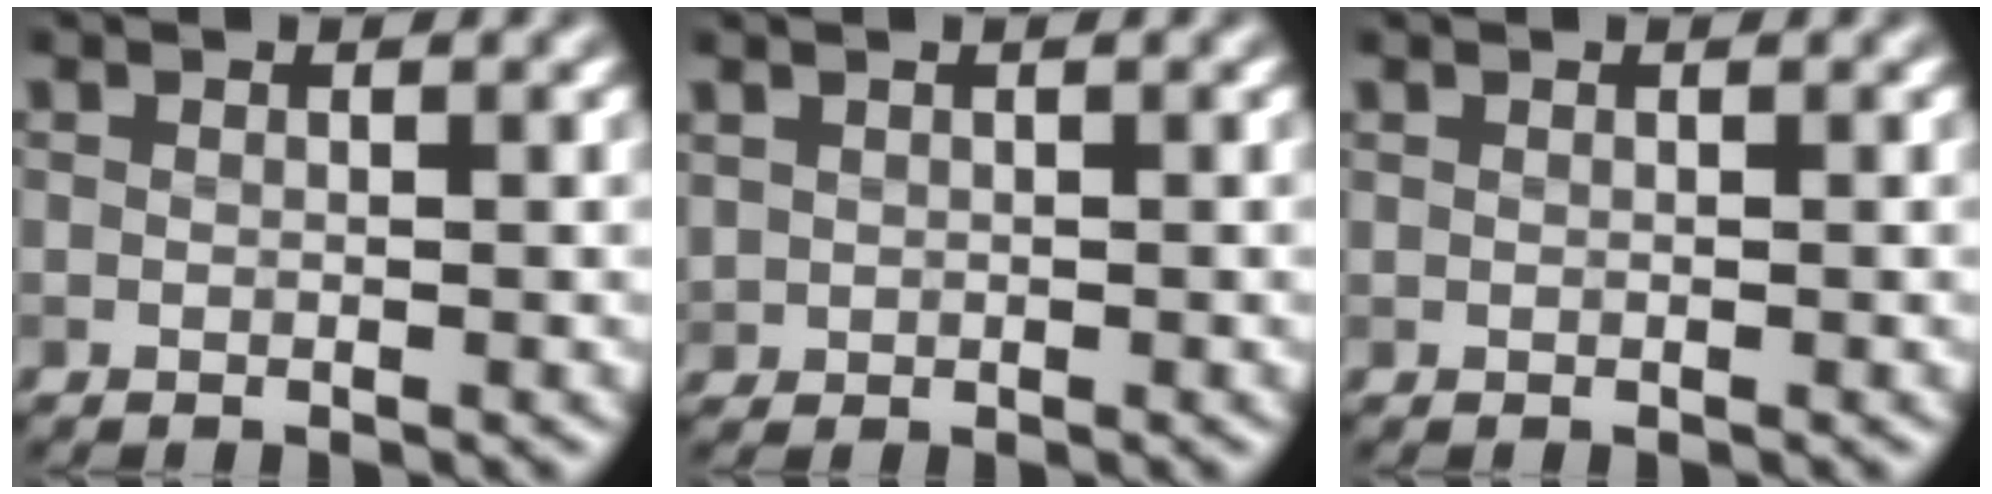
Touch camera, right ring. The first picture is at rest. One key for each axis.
{"total": 0.9, "fx": 0.4, "fy": 0.8, "fz": 0.1, "tx": -0.002, "ty": -0.001, "tz": 0.013}
{"total": 0.0}